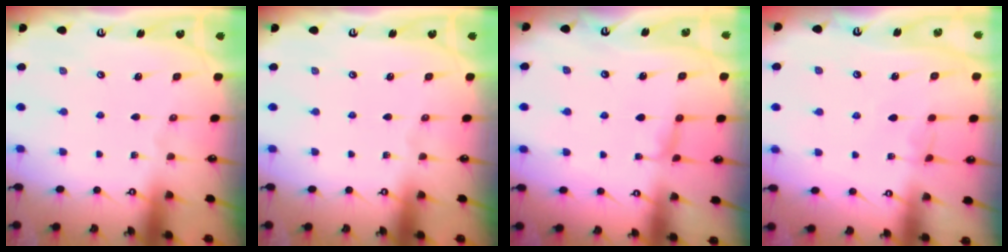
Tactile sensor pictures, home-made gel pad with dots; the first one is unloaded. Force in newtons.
{"total": 0.0}
{"total": 0.8, "press": 0.3, "slide": 0.7}
{"total": 2.7, "press": 2.7, "slide": 0.4}